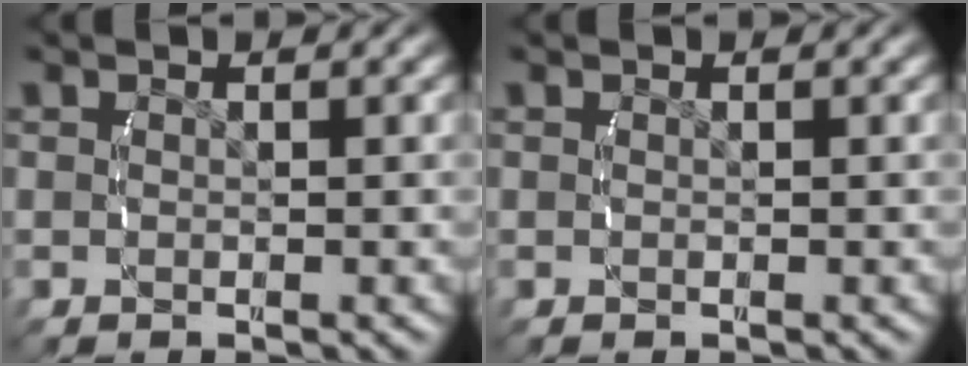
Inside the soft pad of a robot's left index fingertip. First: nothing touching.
{"total": 0.0}